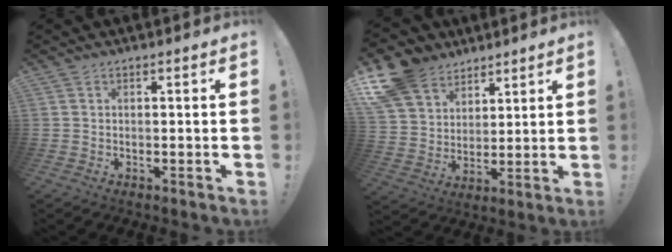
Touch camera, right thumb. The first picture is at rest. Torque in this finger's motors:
{"motor_torque": [-0.56, 1.58, 0.07, 1.27, 0.29]}